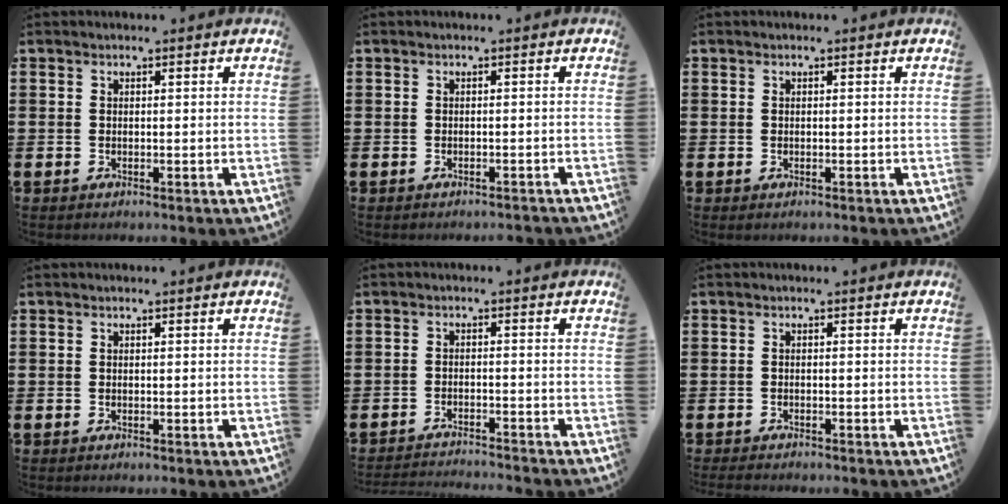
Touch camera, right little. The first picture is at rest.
{"total": 0.6, "force": [-0.6, -0.1, 0.1], "torque": [-0.001, 0.000, -0.012]}
{"total": 0.0}
{"total": 0.0}
{"total": 1.9, "force": [-1.9, -0.2, 0.0], "torque": [-0.001, 0.004, -0.041]}
{"total": 0.7, "force": [-0.7, 0.1, 0.2], "torque": [-0.005, 0.001, -0.014]}